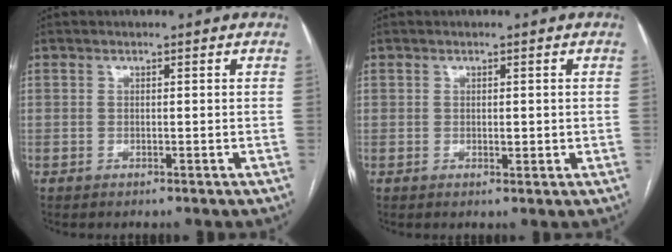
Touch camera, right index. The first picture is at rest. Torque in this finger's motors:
{"motor_torque": [-0.52, 1.01, -0.25, -0.03]}